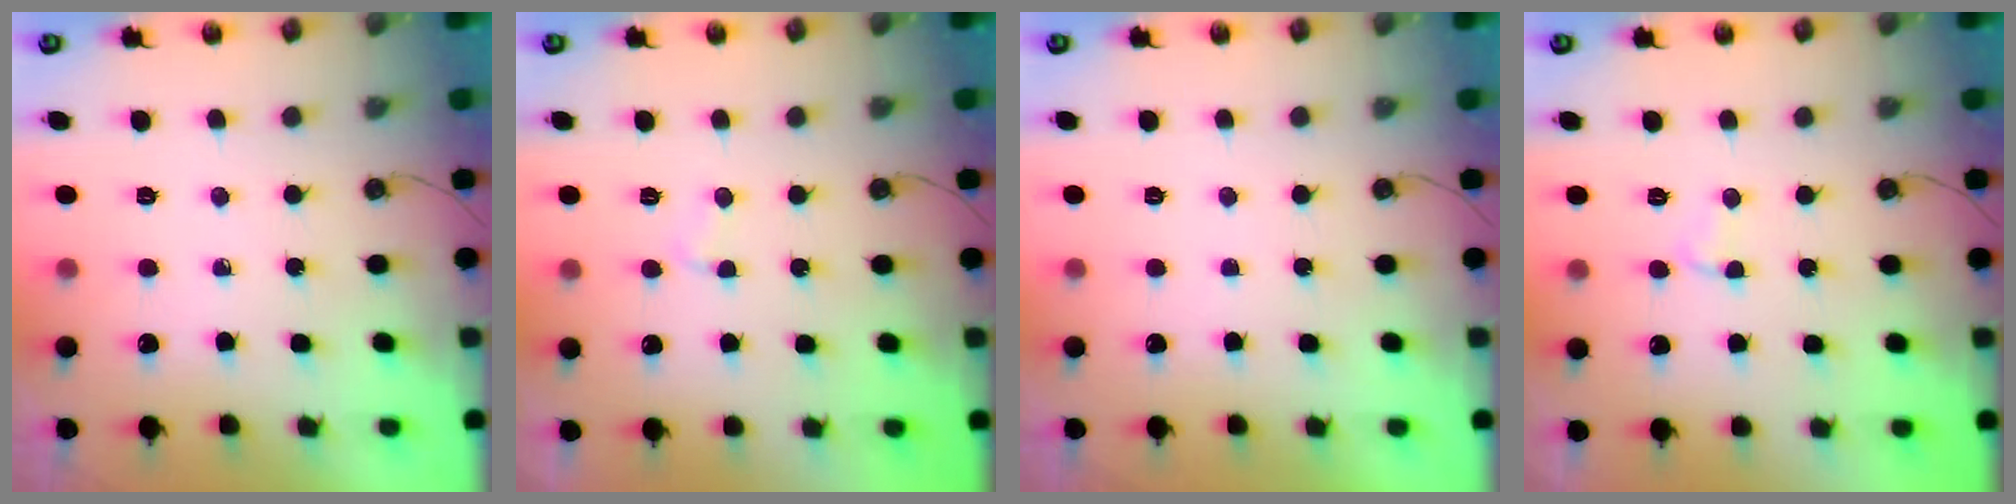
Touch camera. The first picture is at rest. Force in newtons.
{"total": 2.3, "press": 2.3, "slide": 0.3}
{"total": 0.0}
{"total": 2.5, "press": 2.5, "slide": 0.5}